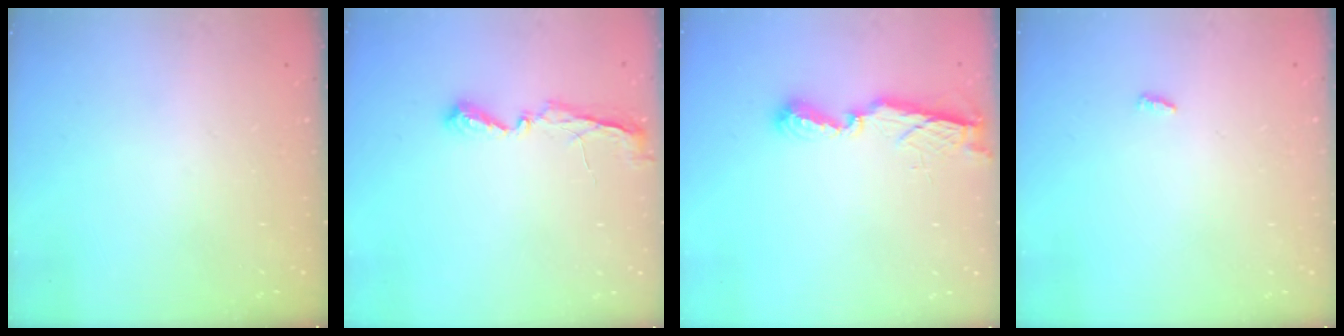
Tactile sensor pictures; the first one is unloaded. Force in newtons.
{"total": 5.8, "press": 5.8, "slide": 0.3}
{"total": 7.2, "press": 7.2, "slide": 0.2}
{"total": 2.7, "press": 2.7, "slide": 0.2}